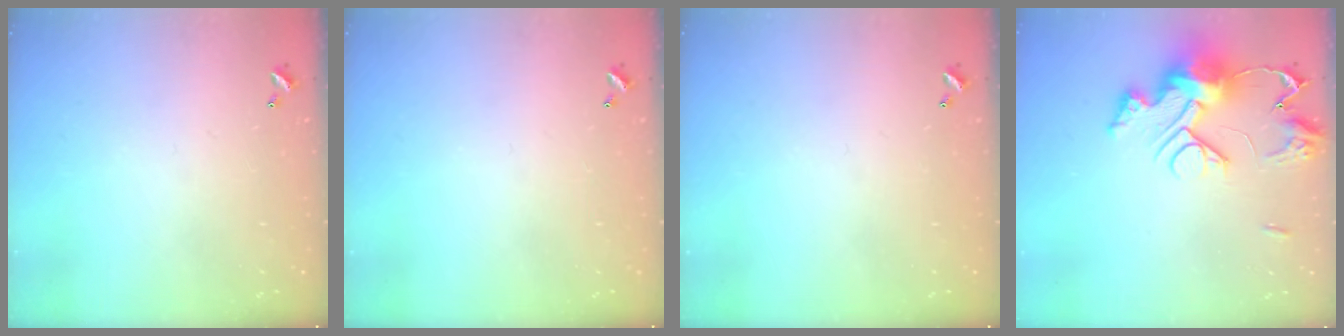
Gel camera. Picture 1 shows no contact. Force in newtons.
{"total": 0.0}
{"total": 0.0}
{"total": 14.4, "press": 14.3, "slide": 1.2}